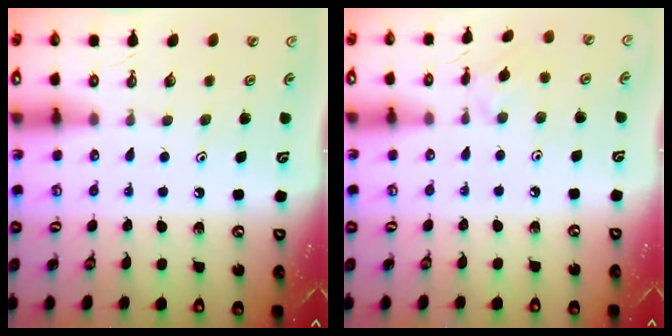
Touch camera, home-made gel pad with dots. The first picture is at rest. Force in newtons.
{"total": 1.8, "press": 1.8, "slide": 0.4}